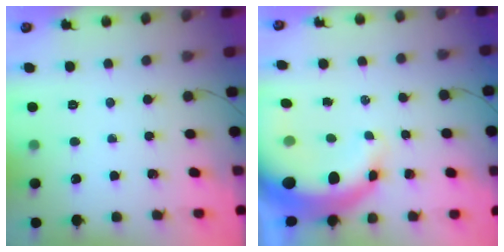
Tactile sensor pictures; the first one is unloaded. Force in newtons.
{"total": 13.6, "press": 13.4, "slide": 2.6}